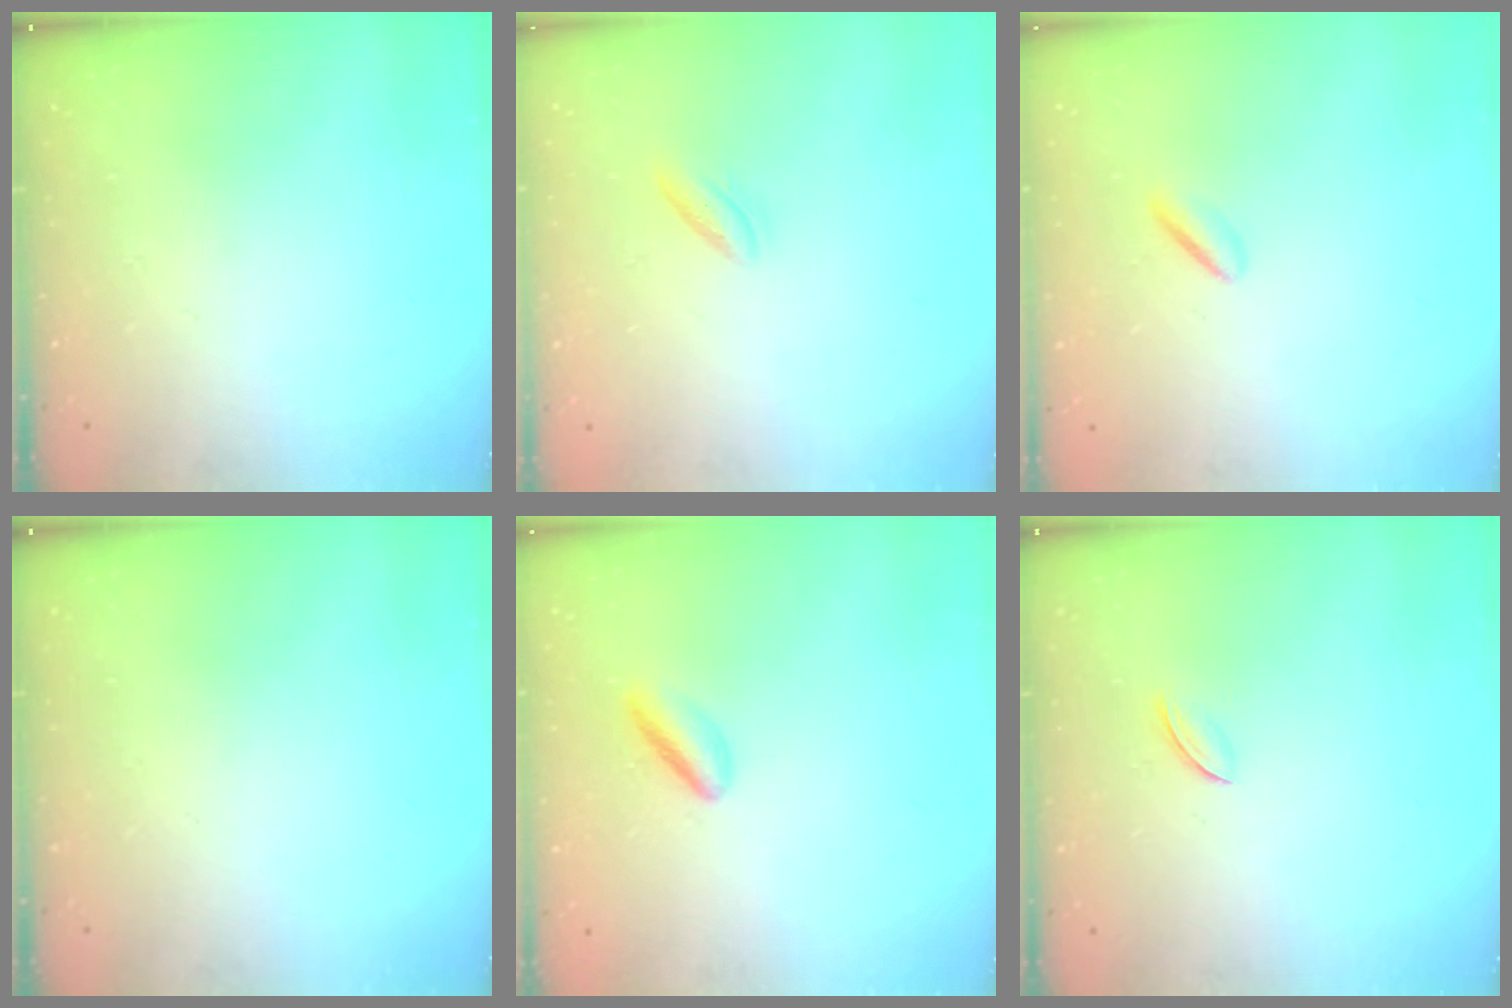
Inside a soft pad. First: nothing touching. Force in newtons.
{"total": 2.8, "press": 2.6, "slide": 0.9}
{"total": 0.9, "press": 0.6, "slide": 0.7}
{"total": 0.0}
{"total": 3.4, "press": 3.4, "slide": 0.3}
{"total": 2.8, "press": 2.7, "slide": 0.9}